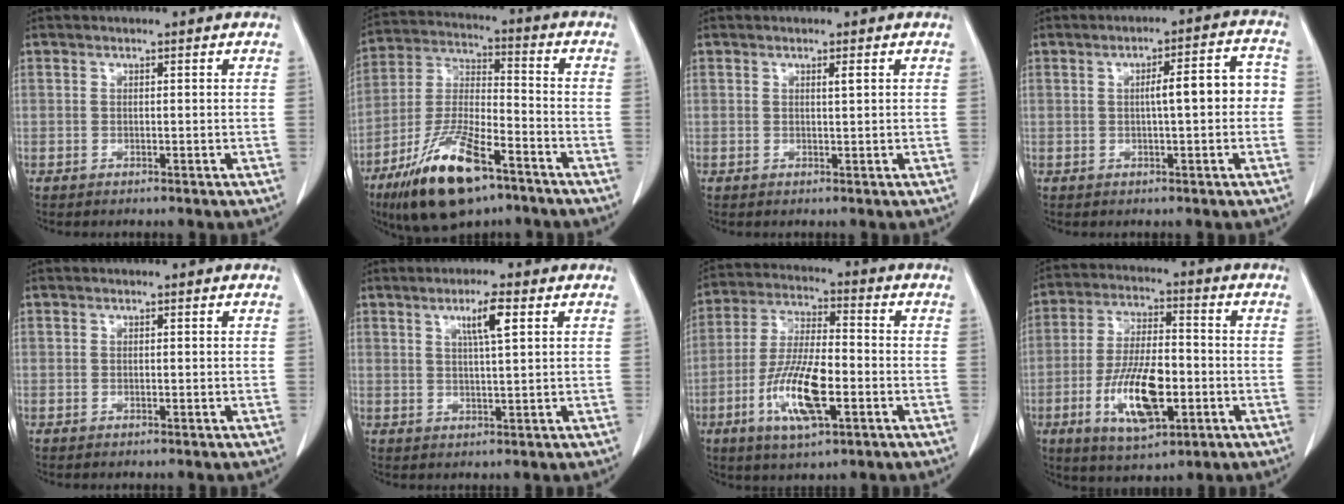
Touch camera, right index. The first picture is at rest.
{"total": 16.5, "force": [-10.1, 4.7, 12.2], "torque": [-0.257, -0.019, -0.179]}
{"total": 0.7, "force": [0.3, 0.0, 0.7], "torque": [-0.014, 0.001, 0.005]}
{"total": 6.8, "force": [-0.2, 1.3, 6.6], "torque": [-0.096, 0.031, -0.002]}
{"total": 0.0}
{"total": 4.6, "force": [1.9, 0.0, 4.1], "torque": [-0.071, 0.001, 0.033]}
{"total": 12.5, "force": [-4.3, 3.2, 11.3], "torque": [-0.230, -0.007, -0.076]}
{"total": 13.0, "force": [-3.9, 4.5, 11.5], "torque": [-0.225, -0.004, -0.065]}